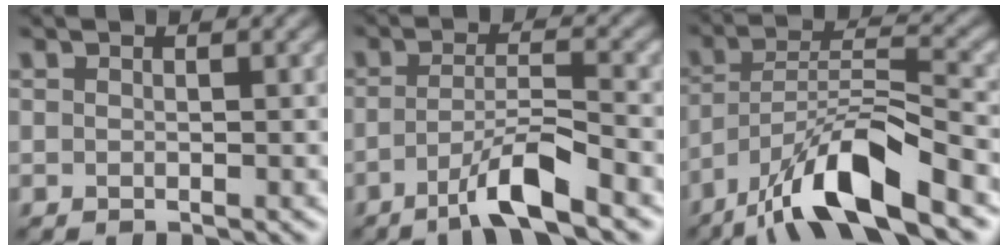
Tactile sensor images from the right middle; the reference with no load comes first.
{"total": 4.9, "force": [-2.9, 0.7, 4.0], "torque": [-0.073, 0.006, -0.060]}
{"total": 10.2, "force": [-6.8, 2.4, 7.2], "torque": [-0.128, 0.011, -0.130]}